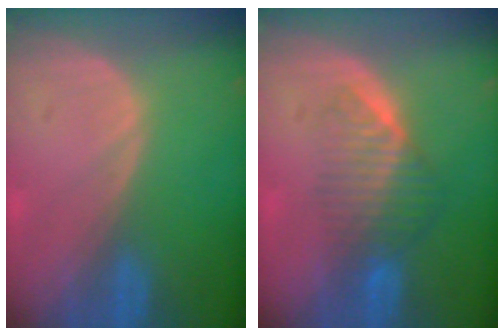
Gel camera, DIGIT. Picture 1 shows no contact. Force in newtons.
{"total": 6.5, "press": 5.5, "slide": 3.4}